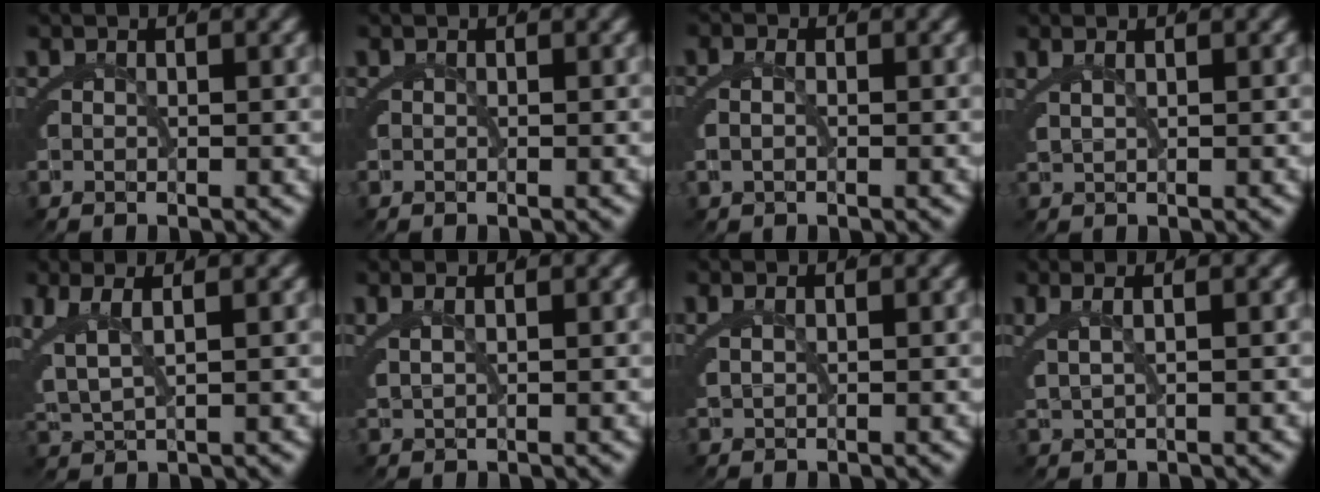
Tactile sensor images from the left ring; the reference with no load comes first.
{"total": 0.0}
{"total": 1.6, "force": [-0.2, 0.9, 1.3], "torque": [-0.030, 0.004, -0.006]}
{"total": 1.3, "force": [0.9, 0.1, 0.9], "torque": [-0.016, 0.007, 0.020]}
{"total": 3.8, "force": [1.2, 1.4, 3.3], "torque": [-0.077, 0.001, 0.032]}
{"total": 1.5, "force": [0.9, 0.1, 1.2], "torque": [-0.021, 0.008, 0.019]}
{"total": 0.9, "force": [0.5, 0.1, 0.8], "torque": [-0.018, 0.005, 0.012]}
{"total": 2.6, "force": [1.2, 0.2, 2.3], "torque": [-0.040, 0.013, 0.022]}